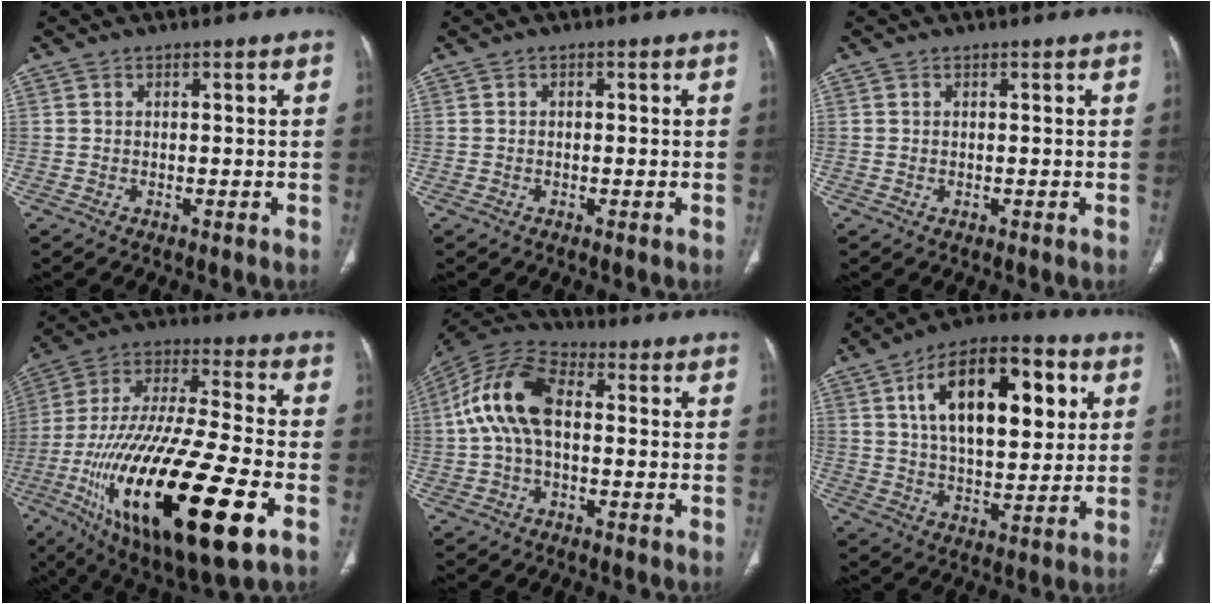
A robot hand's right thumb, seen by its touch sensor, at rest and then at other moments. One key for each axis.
{"total": 0.5, "fx": 0.0, "fy": 0.4, "fz": 0.3, "tx": -0.001, "ty": 0.002, "tz": -0.004}
{"total": 0.0}
{"total": 33.9, "fx": -11.6, "fy": 10.1, "fz": 30.2, "tx": -0.607, "ty": -0.003, "tz": -0.191}
{"total": 13.0, "fx": 0.6, "fy": 7.4, "fz": 10.7, "tx": -0.215, "ty": 0.036, "tz": 0.000}
{"total": 21.5, "fx": 6.7, "fy": 10.8, "fz": 17.4, "tx": -0.243, "ty": -0.003, "tz": 0.101}